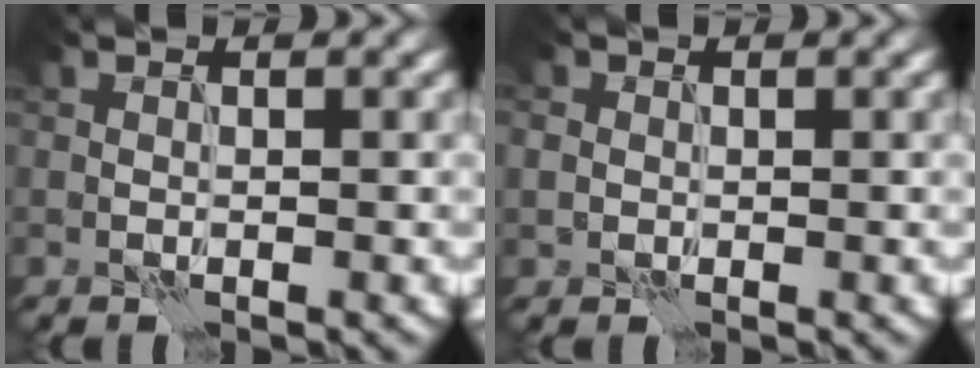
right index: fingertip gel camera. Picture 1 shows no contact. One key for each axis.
{"total": 0.9, "fx": 0.1, "fy": 0.9, "fz": 0.0, "tx": -0.001, "ty": -0.003, "tz": 0.006}